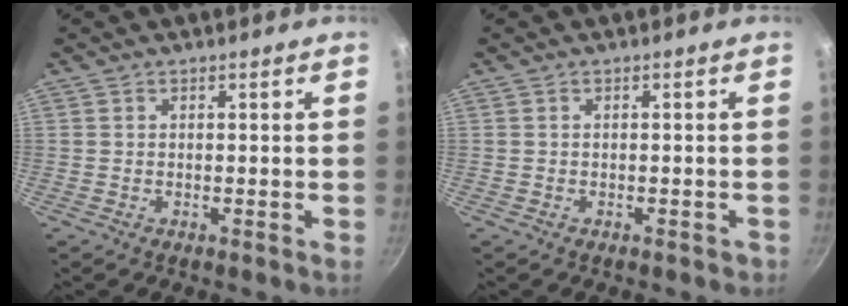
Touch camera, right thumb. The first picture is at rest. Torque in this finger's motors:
{"motor_torque": [-0.16, 0.05, -0.18, 0.03, -0.01]}